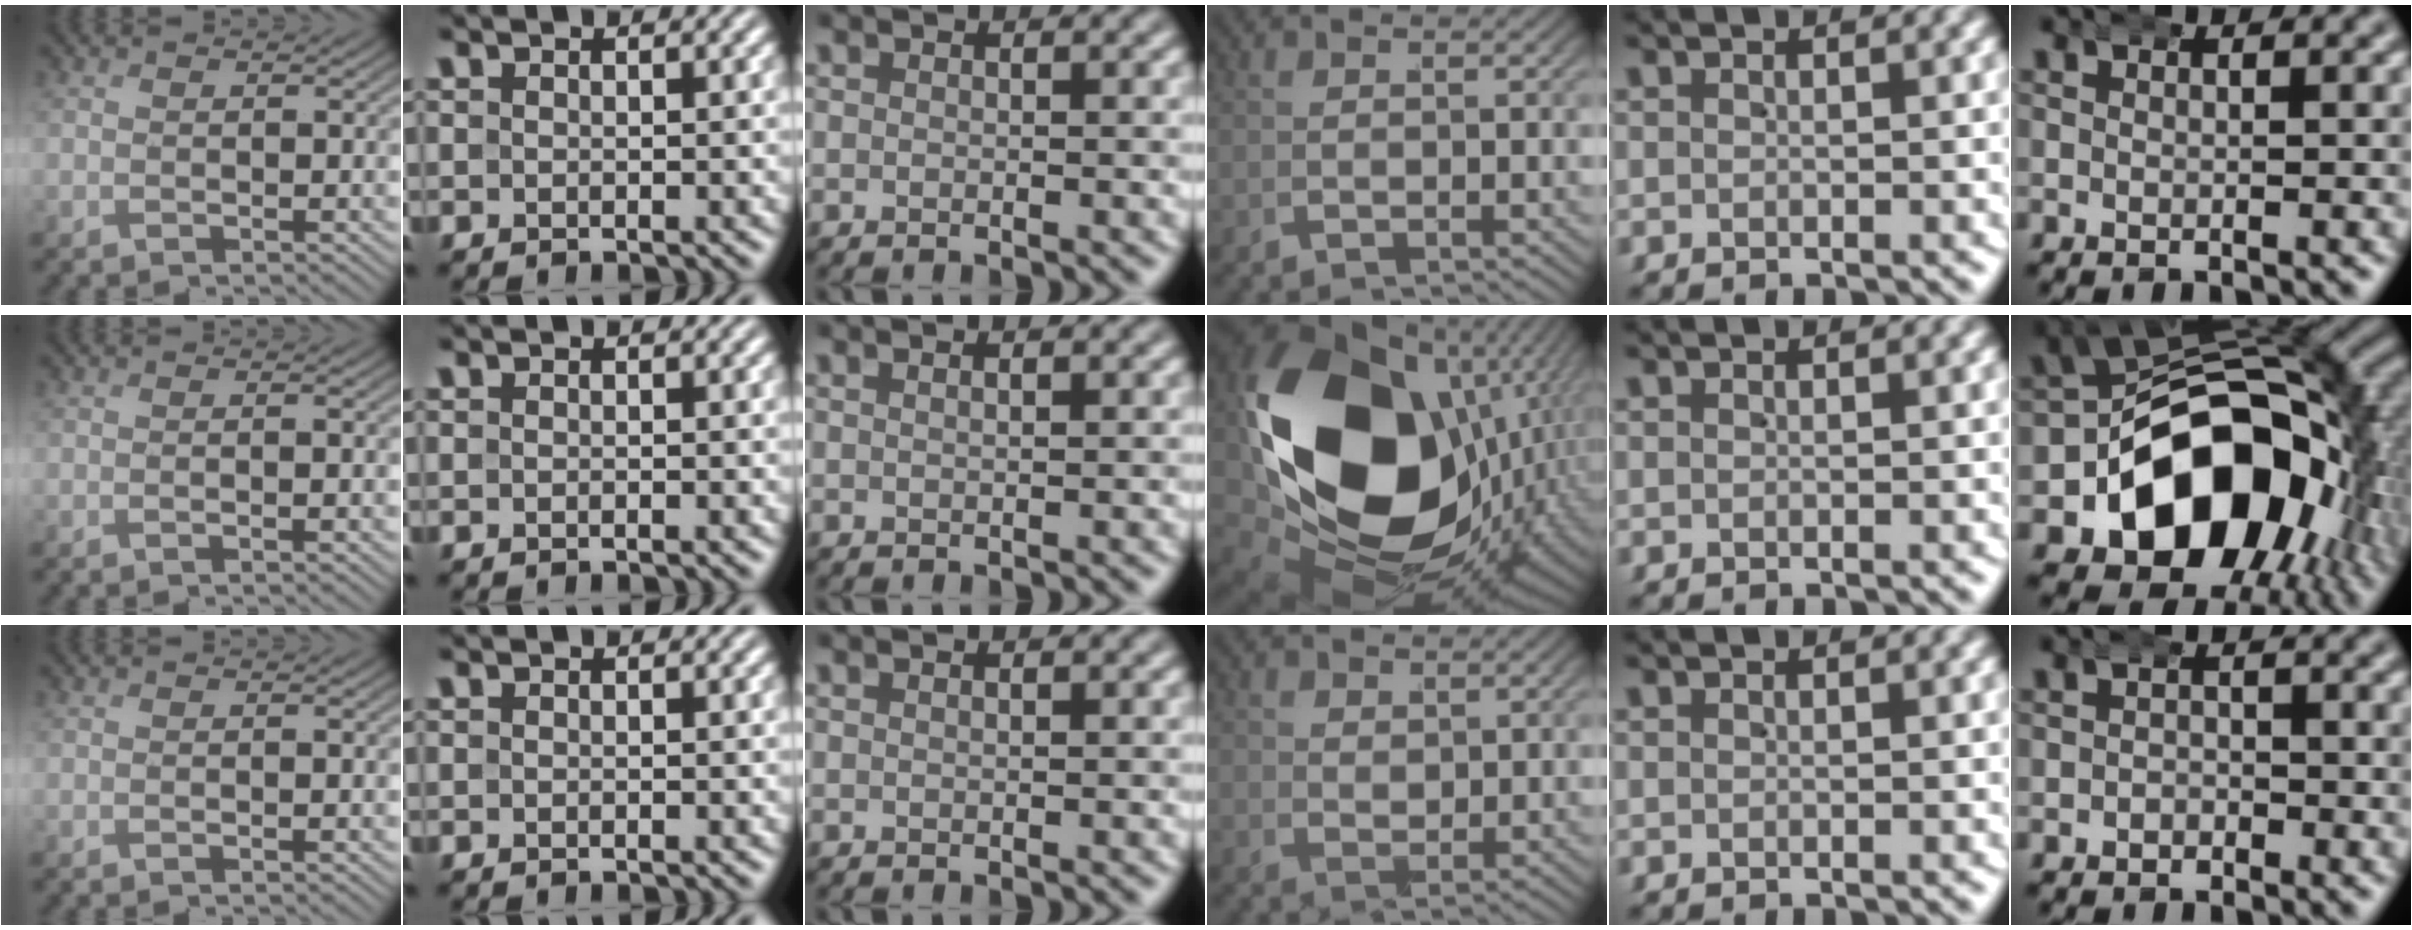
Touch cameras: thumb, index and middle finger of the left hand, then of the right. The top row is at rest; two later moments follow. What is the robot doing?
{"motion": "wrap", "object": "arm wrap"}